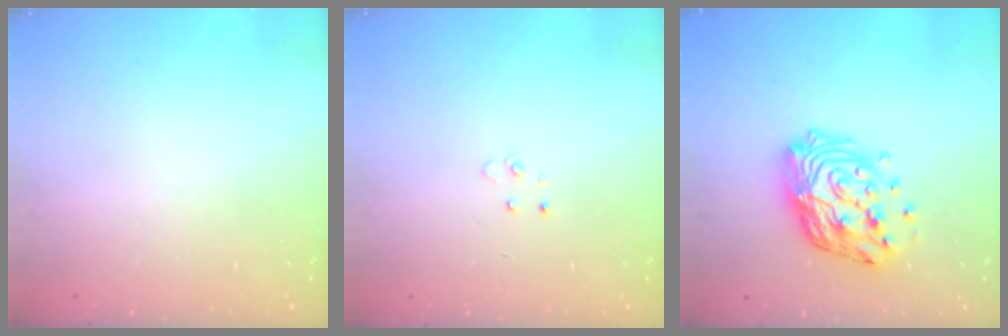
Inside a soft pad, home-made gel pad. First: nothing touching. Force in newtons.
{"total": 3.5, "press": 3.4, "slide": 0.4}
{"total": 16.7, "press": 16.6, "slide": 1.7}